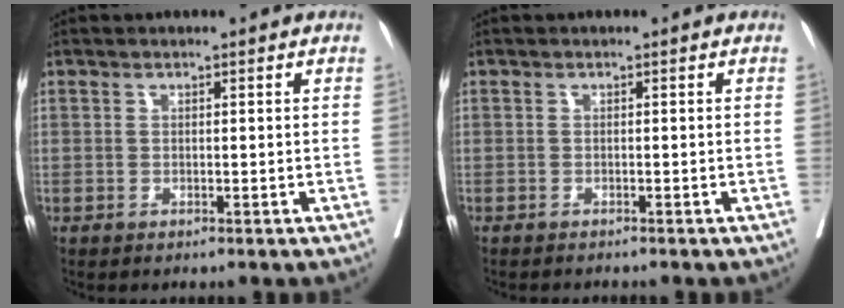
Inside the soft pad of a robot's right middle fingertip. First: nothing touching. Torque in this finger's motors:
{"motor_torque": [-0.11, -0.10, 0.05, 0.01]}